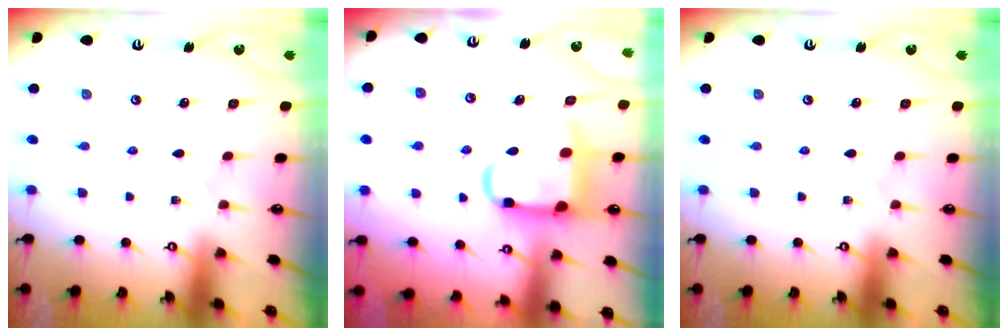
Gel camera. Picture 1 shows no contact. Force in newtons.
{"total": 12.7, "press": 12.6, "slide": 1.6}
{"total": 0.0}